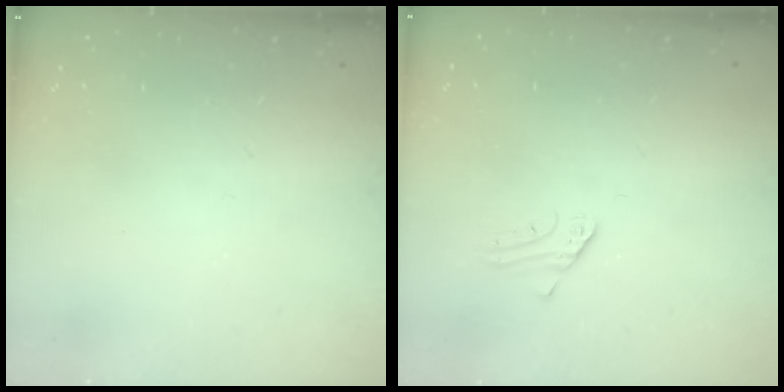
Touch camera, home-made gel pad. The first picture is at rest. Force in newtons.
{"total": 1.5, "press": 1.5, "slide": 0.1}